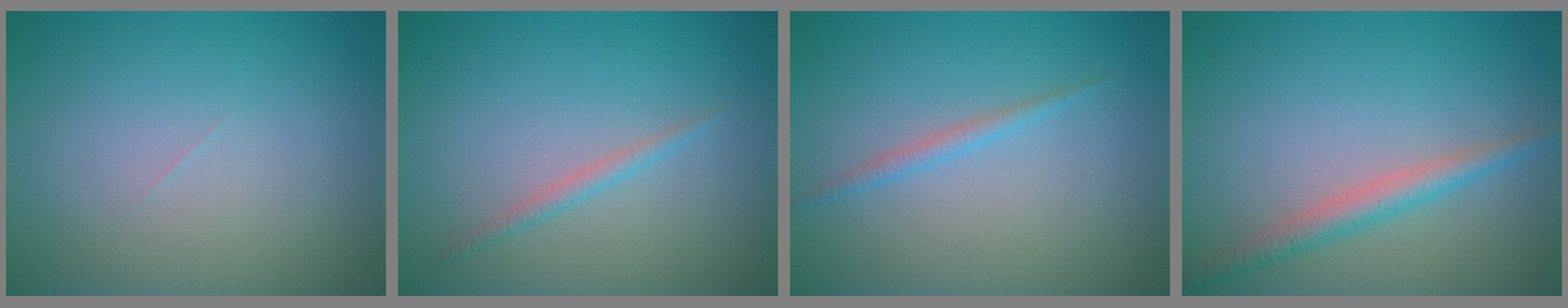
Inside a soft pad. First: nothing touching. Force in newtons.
{"total": 1.1, "press": 1.1, "slide": 0.1}
{"total": 1.1, "press": 1.1, "slide": 0.0}
{"total": 2.5, "press": 2.5, "slide": 0.0}